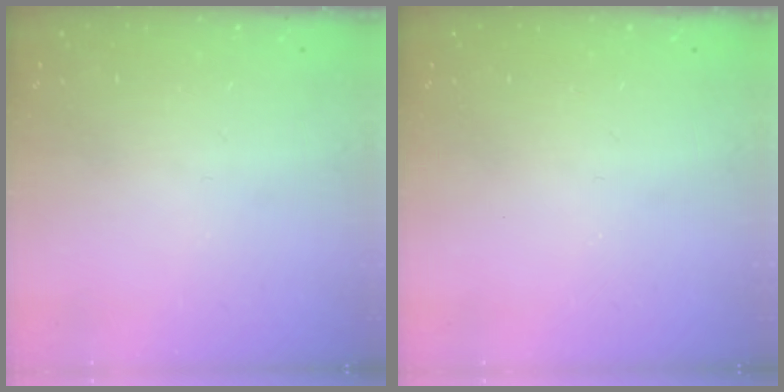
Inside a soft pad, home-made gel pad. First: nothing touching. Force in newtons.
{"total": 0.0}